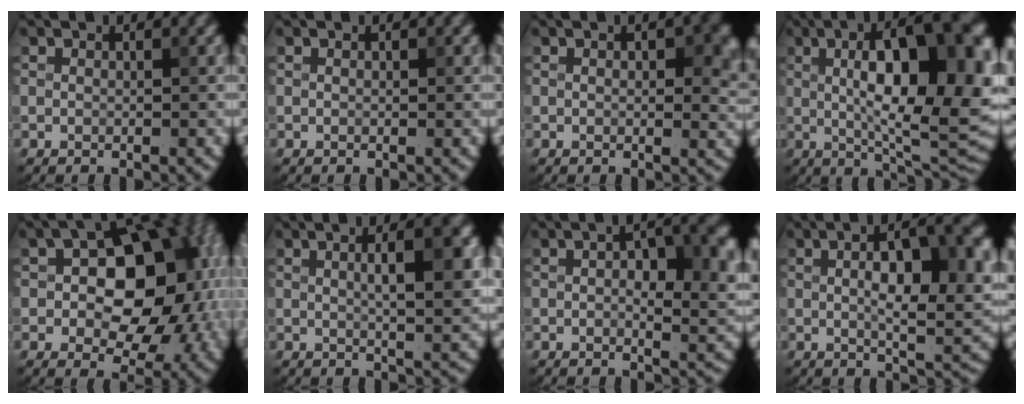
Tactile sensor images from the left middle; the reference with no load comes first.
{"total": 0.0}
{"total": 4.6, "force": [1.1, 2.7, 3.6], "torque": [-0.037, -0.007, 0.016]}
{"total": 15.9, "force": [2.6, 5.7, 14.6], "torque": [-0.190, 0.016, 0.037]}
{"total": 12.6, "force": [1.0, 7.8, 9.8], "torque": [-0.100, 0.016, 0.015]}
{"total": 5.0, "force": [1.0, 1.0, 4.7], "torque": [-0.068, 0.008, 0.021]}
{"total": 8.5, "force": [1.7, 4.1, 7.2], "torque": [-0.086, 0.013, 0.021]}
{"total": 9.6, "force": [1.5, 3.5, 8.9], "torque": [-0.127, 0.007, 0.026]}